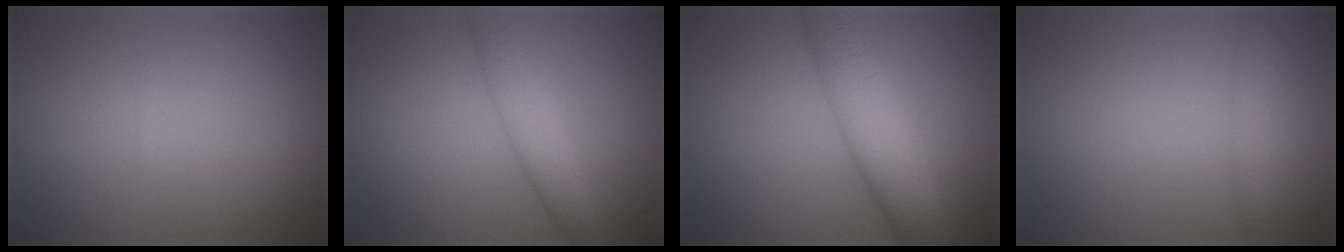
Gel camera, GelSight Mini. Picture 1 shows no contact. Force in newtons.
{"total": 3.7, "press": 3.7, "slide": 0.1}
{"total": 6.7, "press": 6.7, "slide": 0.2}
{"total": 1.1, "press": 1.1, "slide": 0.1}